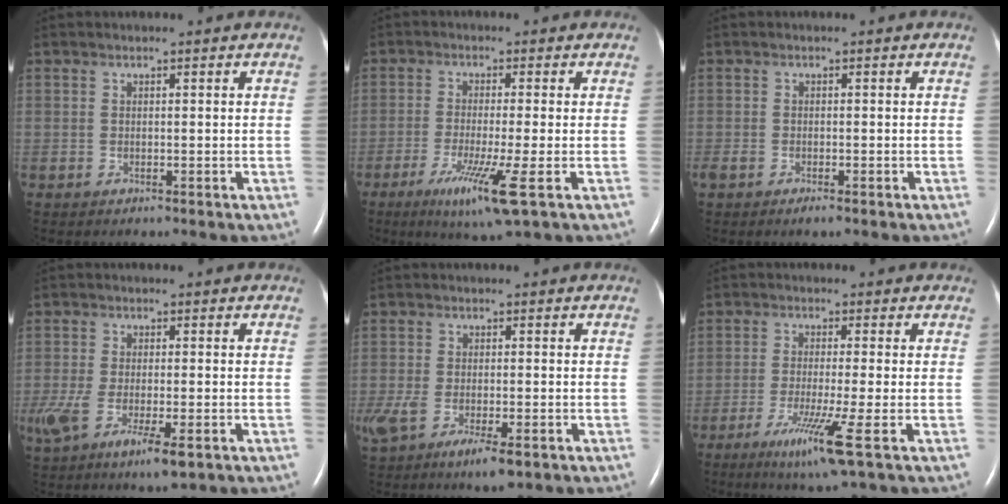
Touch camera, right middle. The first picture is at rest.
{"total": 7.7, "force": [-3.5, -0.6, 6.9], "torque": [-0.130, -0.028, -0.060]}
{"total": 1.7, "force": [-1.2, 0.5, 1.1], "torque": [-0.025, -0.005, -0.017]}
{"total": 10.7, "force": [-5.1, 3.3, 8.8], "torque": [-0.176, -0.032, -0.085]}
{"total": 10.7, "force": [-5.8, 3.9, 8.1], "torque": [-0.169, -0.028, -0.092]}
{"total": 7.2, "force": [-3.4, -1.1, 6.2], "torque": [-0.118, -0.027, -0.063]}